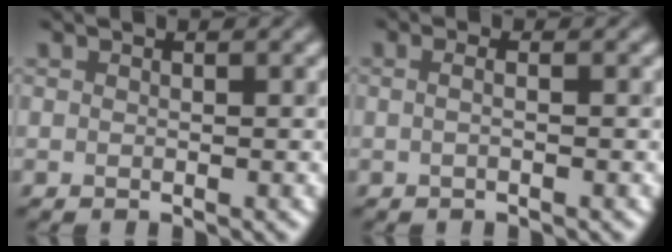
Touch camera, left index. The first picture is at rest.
{"total": 1.4, "force": [0.1, 0.9, 1.1], "torque": [0.001, 0.000, -0.021]}